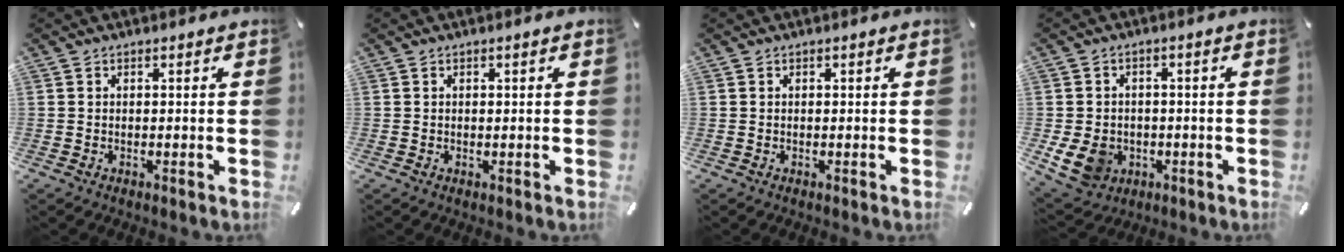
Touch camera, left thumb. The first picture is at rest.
{"total": 0.8, "force": [0.2, 0.1, 0.7], "torque": [-0.013, -0.001, 0.003]}
{"total": 0.0}
{"total": 8.1, "force": [-2.2, 6.9, 3.7], "torque": [-0.096, 0.010, -0.042]}